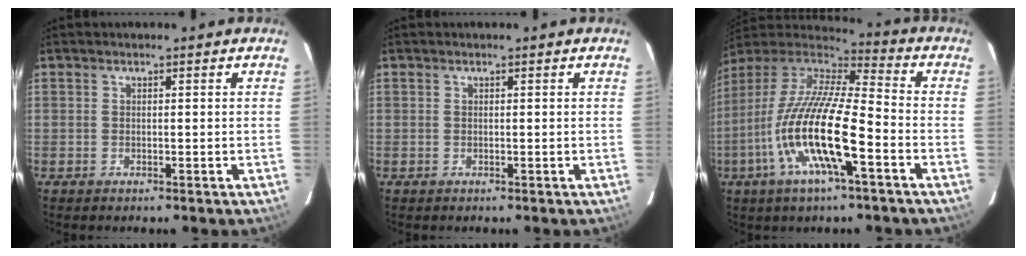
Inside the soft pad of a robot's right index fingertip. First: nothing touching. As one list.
[{"total": 0.0}, {"total": 19.4, "force": [-7.0, 4.1, 17.6], "torque": [-0.335, -0.027, -0.142]}]